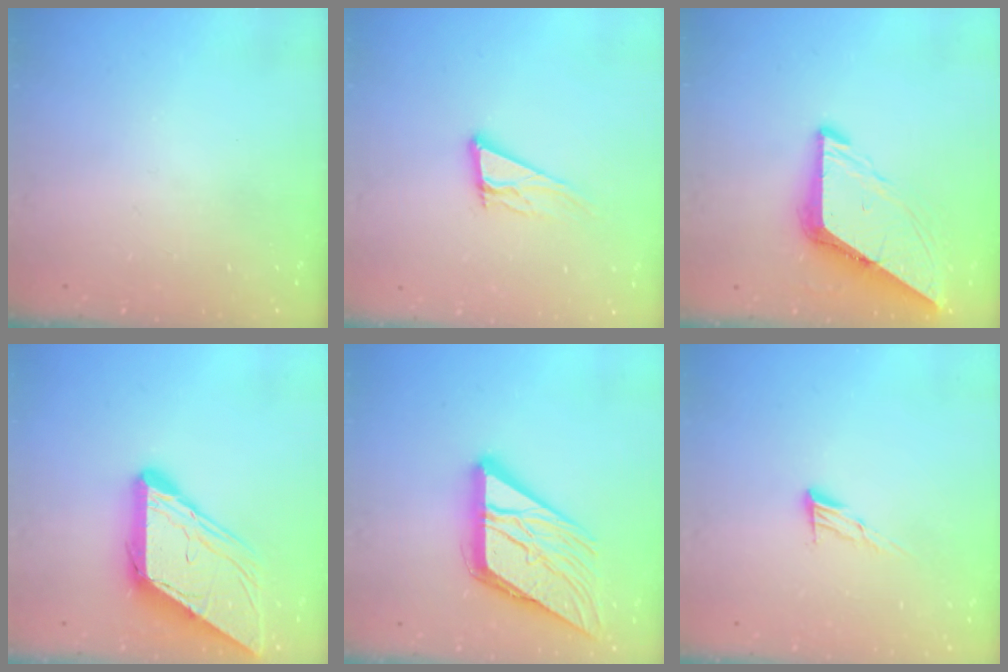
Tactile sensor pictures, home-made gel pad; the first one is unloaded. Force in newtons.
{"total": 12.4, "press": 11.9, "slide": 3.3}
{"total": 9.1, "press": 9.0, "slide": 1.1}
{"total": 12.0, "press": 12.0, "slide": 1.2}
{"total": 17.4, "press": 17.3, "slide": 1.3}
{"total": 7.2, "press": 7.1, "slide": 1.2}